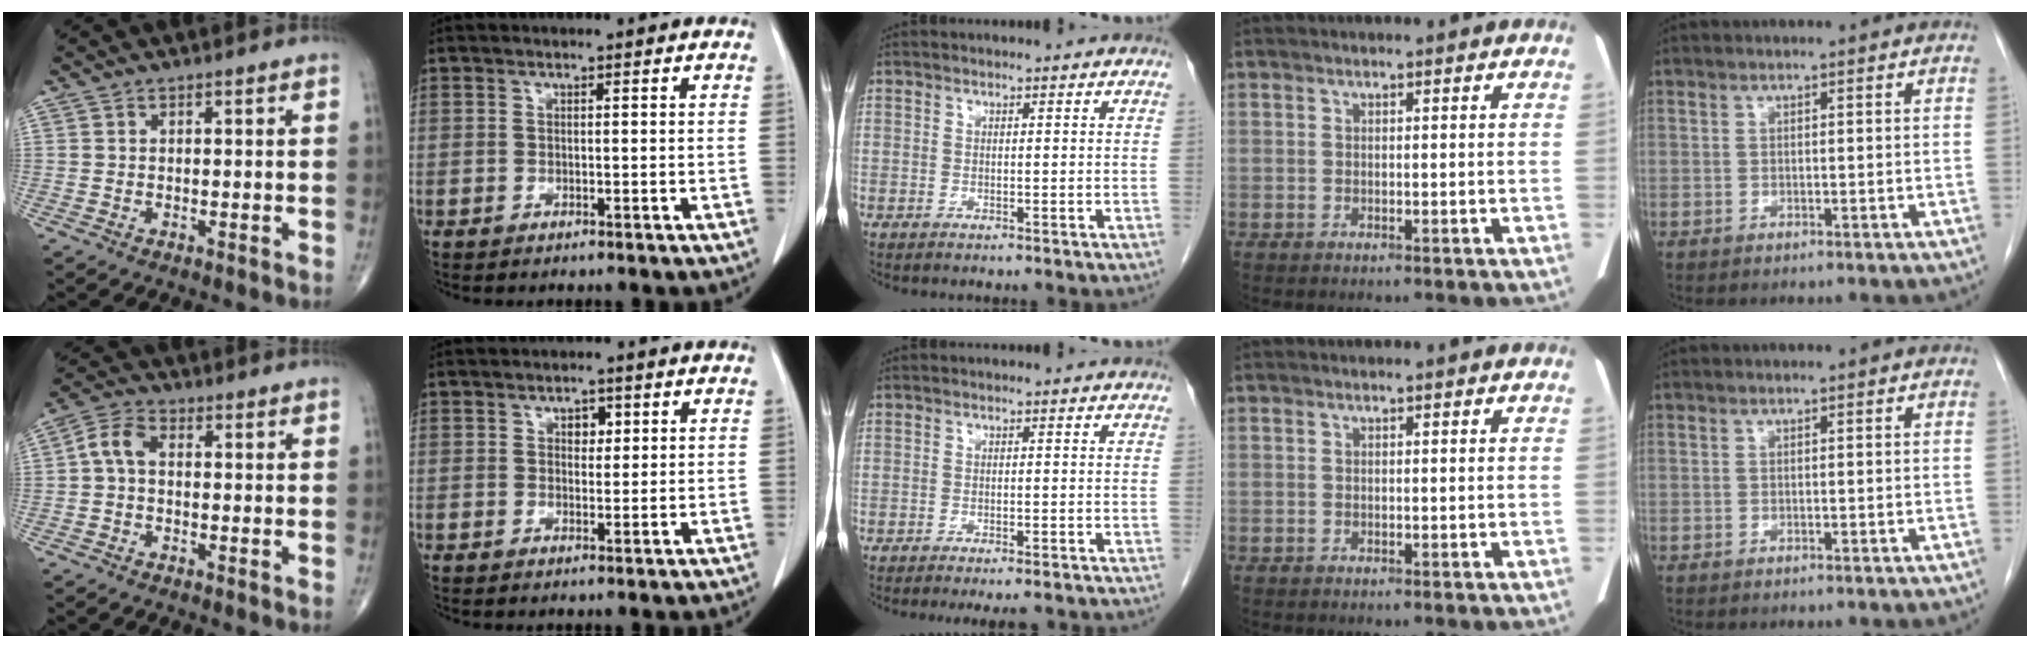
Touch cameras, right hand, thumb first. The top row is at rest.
{"thumb": {"total": 4.9, "force": [0.0, 3.1, 3.8], "torque": [-0.071, 0.016, -0.011]}, "index": {"total": 2.1, "force": [0.8, 1.4, 1.4], "torque": [-0.016, 0.001, 0.011]}, "middle": {"total": 5.2, "force": [-4.7, 0.8, 2.2], "torque": [-0.020, -0.011, -0.061]}}